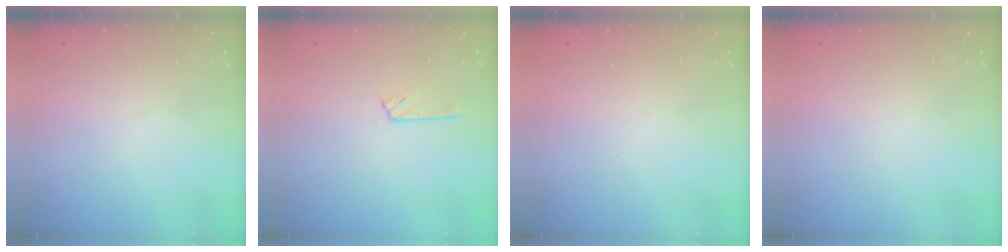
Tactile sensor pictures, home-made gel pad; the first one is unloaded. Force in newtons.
{"total": 3.8, "press": 3.7, "slide": 0.5}
{"total": 0.0}
{"total": 0.0}